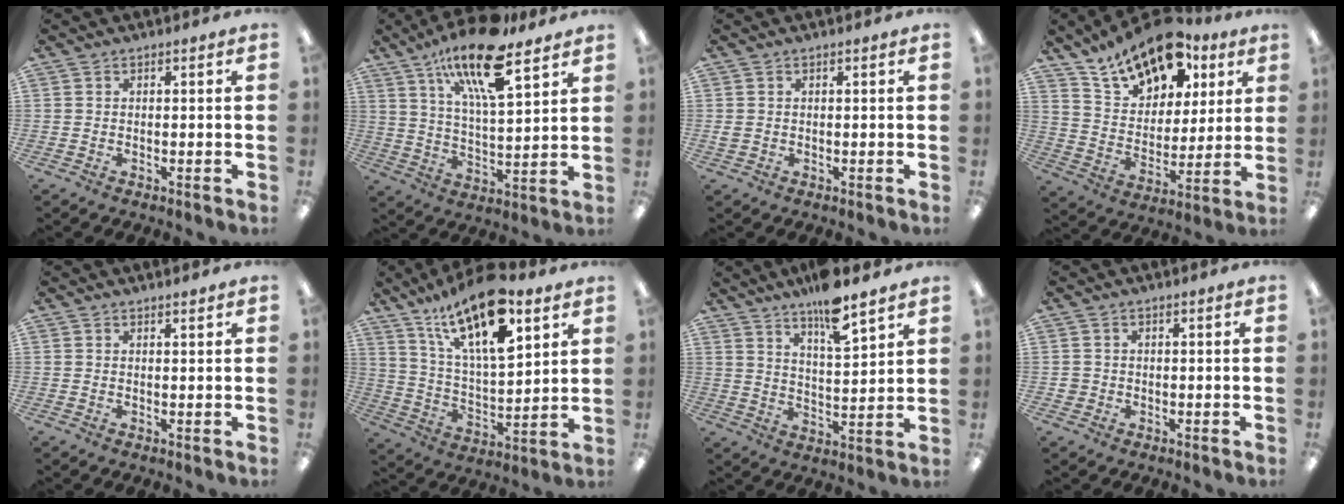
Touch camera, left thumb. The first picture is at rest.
{"total": 19.0, "force": [12.5, 5.9, 13.1], "torque": [-0.225, -0.060, 0.206]}
{"total": 1.2, "force": [0.3, 1.0, 0.7], "torque": [-0.014, 0.005, 0.004]}
{"total": 16.7, "force": [12.4, 8.6, 7.1], "torque": [-0.123, -0.074, 0.221]}
{"total": 1.0, "force": [0.9, 0.0, 0.3], "torque": [-0.007, -0.001, 0.017]}
{"total": 21.0, "force": [13.4, 7.8, 14.2], "torque": [-0.252, -0.073, 0.225]}
{"total": 10.5, "force": [8.4, 2.2, 5.9], "torque": [-0.090, -0.056, 0.143]}
{"total": 1.8, "force": [-0.2, 1.7, 0.3], "torque": [-0.008, 0.004, -0.006]}